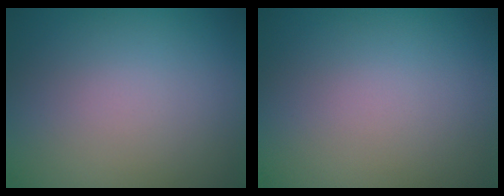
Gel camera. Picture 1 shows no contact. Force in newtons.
{"total": 0.0}